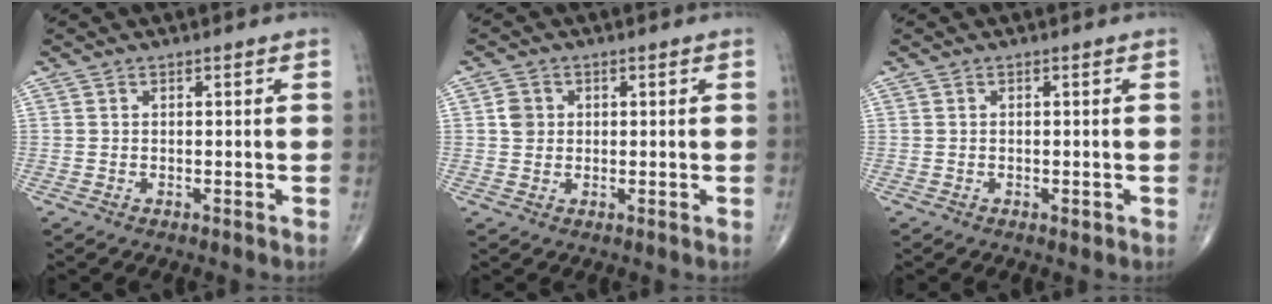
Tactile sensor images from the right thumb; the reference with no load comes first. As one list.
[{"total": 2.8, "force": [0.4, 2.5, 1.2], "torque": [-0.007, 0.002, 0.005]}, {"total": 0.7, "force": [-0.4, 0.3, 0.5], "torque": [-0.007, -0.003, -0.006]}]